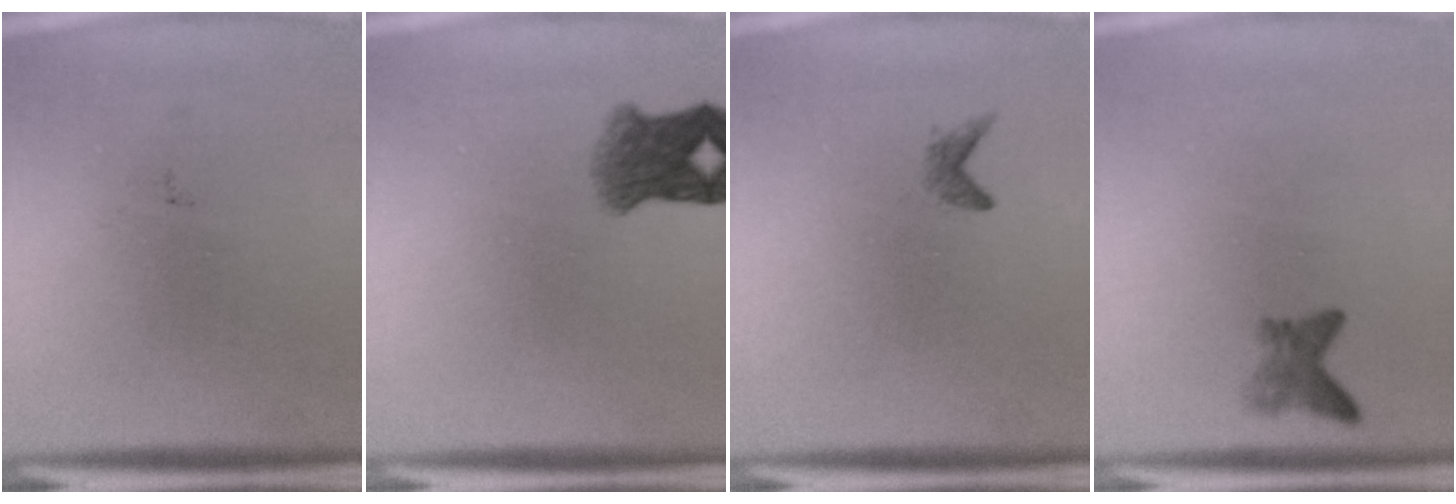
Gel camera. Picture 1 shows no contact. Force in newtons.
{"total": 4.6}
{"total": 0.9}
{"total": 2.0}